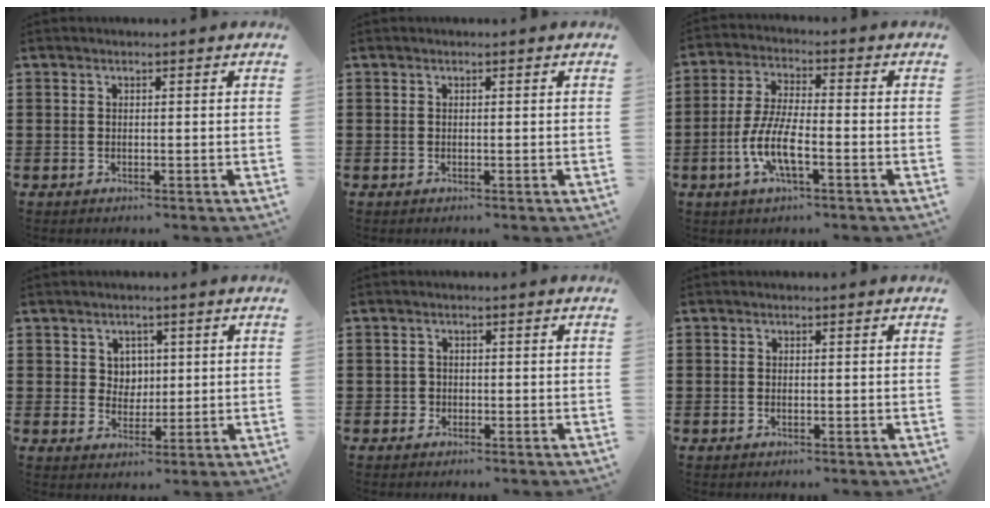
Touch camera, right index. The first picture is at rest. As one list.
[{"total": 0.0}, {"total": 7.8, "force": [-3.1, 2.0, 6.9], "torque": [-0.161, -0.015, -0.064]}, {"total": 3.4, "force": [1.4, 3.1, 0.6], "torque": [-0.026, 0.013, 0.024]}, {"total": 1.0, "force": [-0.4, 1.0, 0.1], "torque": [-0.006, 0.003, -0.010]}, {"total": 0.0}]